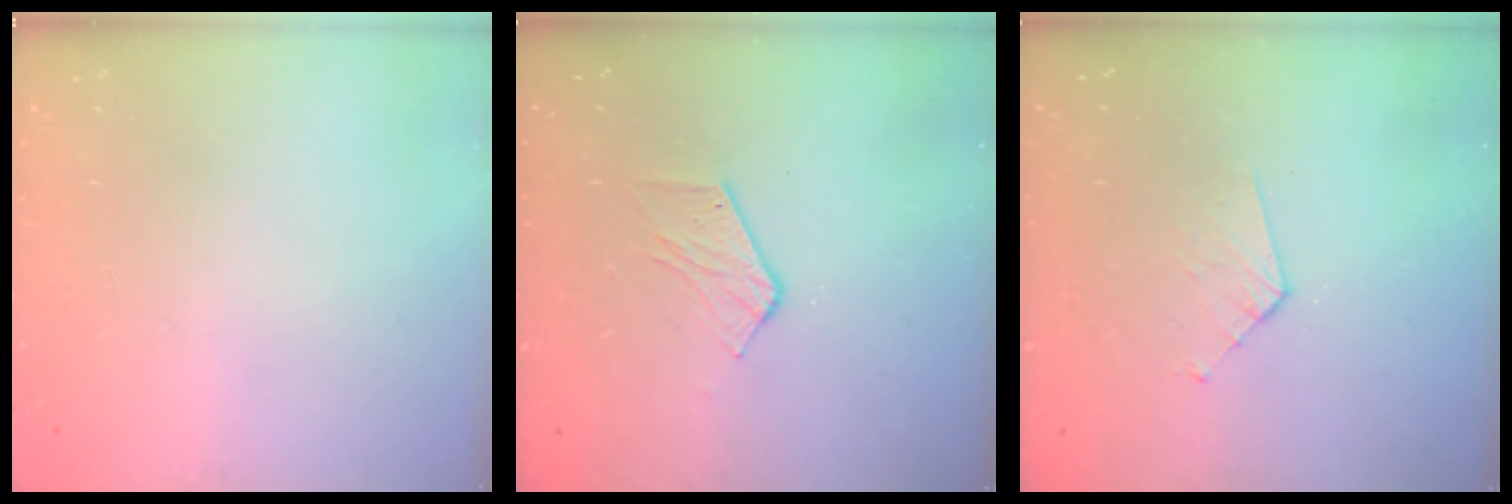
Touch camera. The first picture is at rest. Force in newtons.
{"total": 5.3, "press": 5.3, "slide": 0.2}
{"total": 3.8, "press": 3.7, "slide": 0.3}